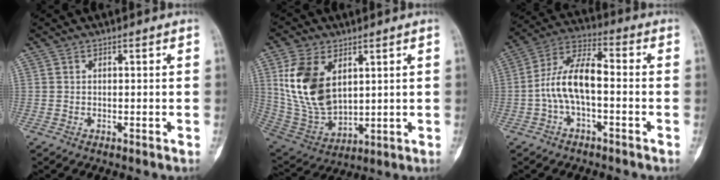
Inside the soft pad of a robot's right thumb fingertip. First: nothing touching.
{"total": 15.8, "force": [4.8, 9.8, 11.5], "torque": [-0.212, -0.021, 0.112]}
{"total": 10.7, "force": [-1.8, 4.8, 9.4], "torque": [-0.181, 0.046, -0.041]}